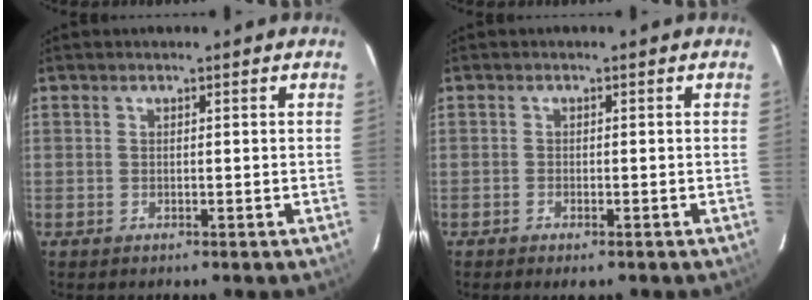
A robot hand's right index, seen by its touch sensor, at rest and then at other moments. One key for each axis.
{"total": 1.5, "fx": -1.1, "fy": 0.6, "fz": 0.9, "tx": -0.021, "ty": -0.002, "tz": -0.021}